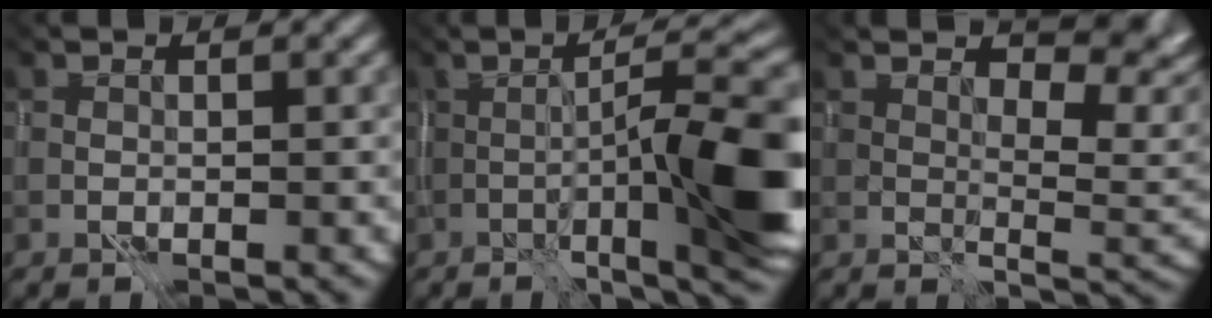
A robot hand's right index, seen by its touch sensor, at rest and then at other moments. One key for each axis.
{"total": 9.4, "fx": -4.3, "fy": 0.1, "fz": 8.4, "tx": -0.110, "ty": 0.001, "tz": -0.047}
{"total": 5.7, "fx": 2.9, "fy": 2.6, "fz": 4.1, "tx": -0.050, "ty": -0.005, "tz": 0.065}